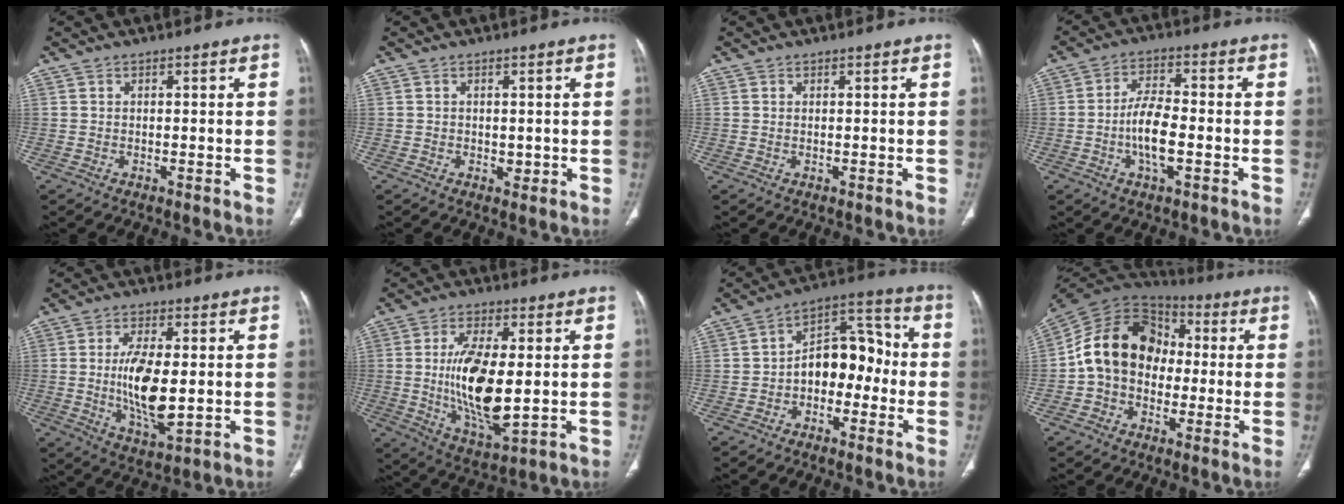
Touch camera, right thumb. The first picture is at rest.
{"total": 1.3, "force": [0.0, 1.1, 0.8], "torque": [-0.008, -0.001, 0.002]}
{"total": 0.0}
{"total": 8.4, "force": [-2.0, 3.3, 7.4], "torque": [-0.140, 0.012, -0.042]}
{"total": 12.0, "force": [-0.2, 4.9, 10.9], "torque": [-0.199, -0.018, 0.003]}
{"total": 15.6, "force": [0.0, 6.3, 14.3], "torque": [-0.260, -0.019, 0.010]}
{"total": 11.7, "force": [-2.2, 7.7, 8.6], "torque": [-0.091, 0.050, -0.048]}
{"total": 16.1, "force": [-0.7, 12.6, 10.1], "torque": [-0.154, 0.041, -0.025]}